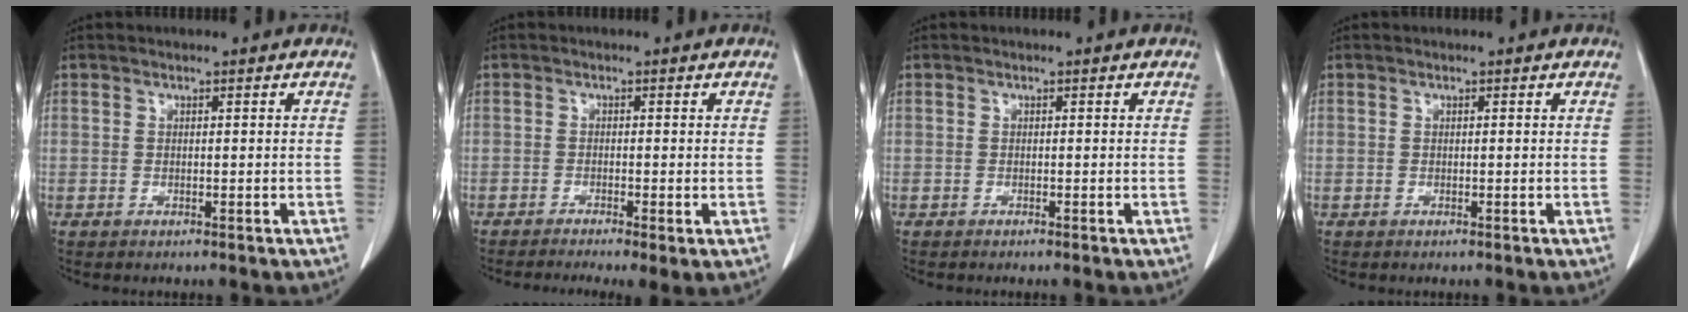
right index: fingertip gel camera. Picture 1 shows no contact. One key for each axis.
{"total": 5.1, "fx": -3.3, "fy": 0.9, "fz": 3.8, "tx": -0.059, "ty": -0.014, "tz": -0.055}
{"total": 0.0}
{"total": 0.0}